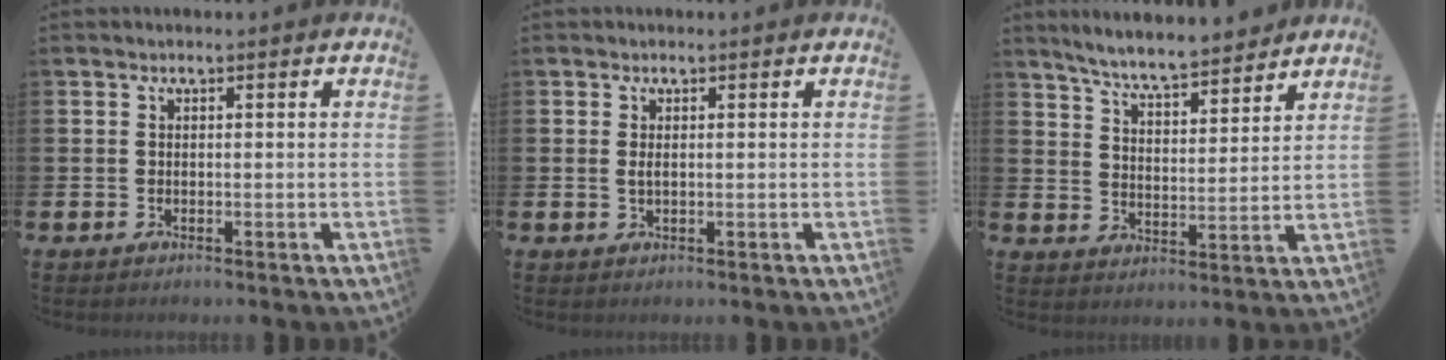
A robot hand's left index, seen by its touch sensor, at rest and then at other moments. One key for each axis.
{"total": 0.9, "fx": 0.3, "fy": 0.3, "fz": 0.8, "tx": -0.009, "ty": 0.001, "tz": 0.002}
{"total": 6.6, "fx": 6.4, "fy": 0.4, "fz": 1.7, "tx": -0.057, "ty": -0.040, "tz": 0.113}